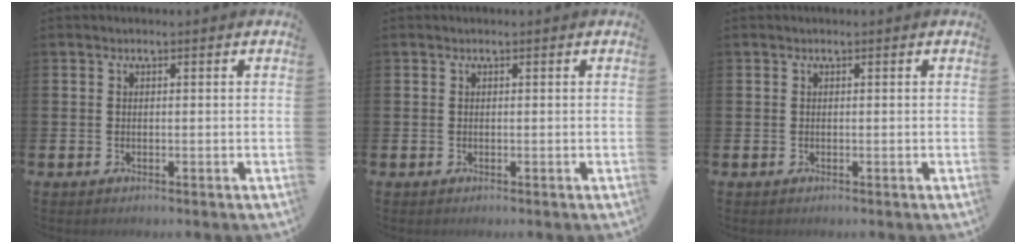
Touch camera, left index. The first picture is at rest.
{"total": 0.0}
{"total": 0.0}